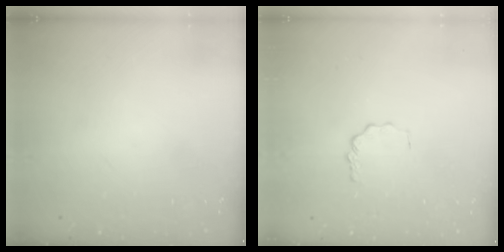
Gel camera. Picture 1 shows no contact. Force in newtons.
{"total": 2.1, "press": 2.1, "slide": 0.3}